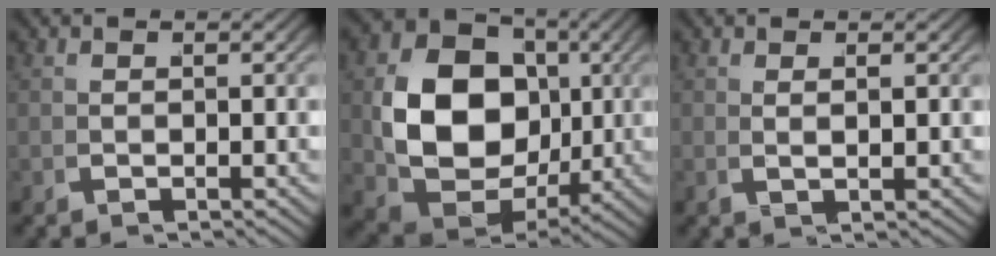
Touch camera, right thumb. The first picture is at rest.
{"total": 15.3, "force": [0.5, 11.4, 10.3], "torque": [-0.218, -0.042, 0.016]}
{"total": 0.8, "force": [0.7, -0.3, 0.4], "torque": [-0.005, 0.007, 0.004]}